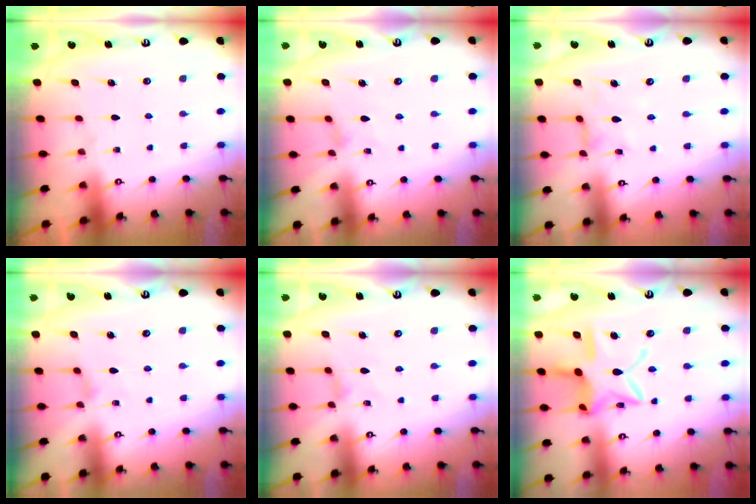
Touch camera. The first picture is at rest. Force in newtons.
{"total": 1.0, "press": 1.0, "slide": 0.1}
{"total": 2.7, "press": 2.6, "slide": 0.4}
{"total": 1.5, "press": 1.4, "slide": 0.4}
{"total": 0.0}
{"total": 14.2, "press": 14.2, "slide": 1.2}